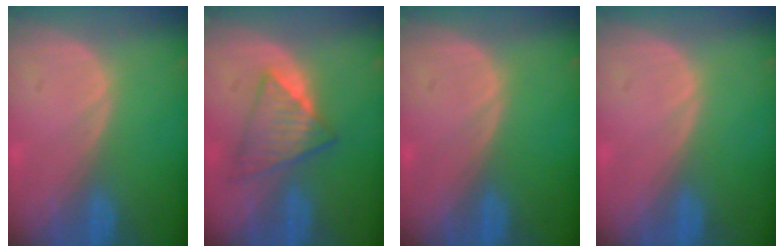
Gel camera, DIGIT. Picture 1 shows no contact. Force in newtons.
{"total": 5.9, "press": 5.8, "slide": 1.1}
{"total": 0.0}
{"total": 0.0}